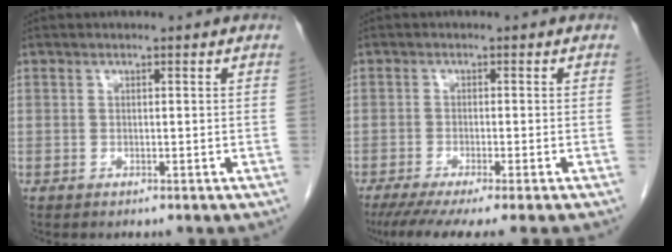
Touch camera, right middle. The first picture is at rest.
{"total": 9.3, "force": [-7.7, -0.6, 5.2], "torque": [-0.058, -0.025, -0.118]}